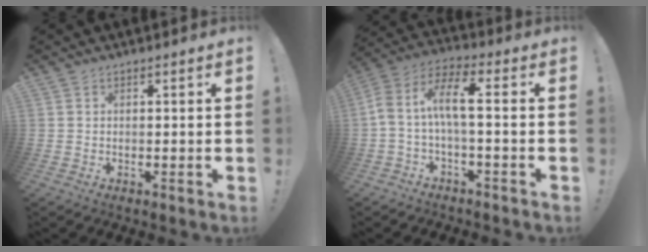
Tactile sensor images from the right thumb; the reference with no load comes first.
{"total": 10.4, "force": [0.4, 3.3, 9.8], "torque": [-0.201, 0.003, 0.001]}